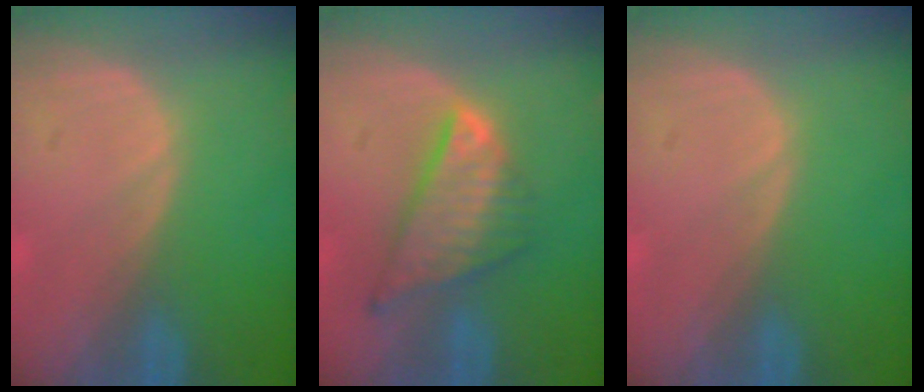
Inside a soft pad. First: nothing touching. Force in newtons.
{"total": 8.3, "press": 7.1, "slide": 4.3}
{"total": 0.0}